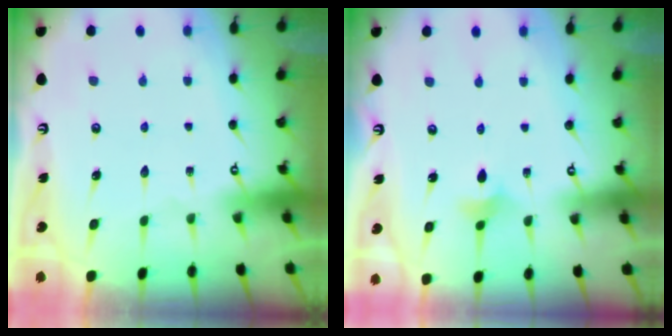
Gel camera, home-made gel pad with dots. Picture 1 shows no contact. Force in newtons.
{"total": 3.7, "press": 3.5, "slide": 1.0}